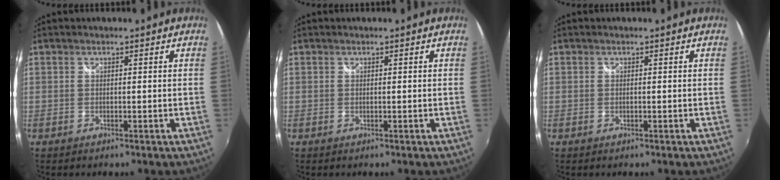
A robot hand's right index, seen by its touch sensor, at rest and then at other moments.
{"total": 0.0}
{"total": 0.0}